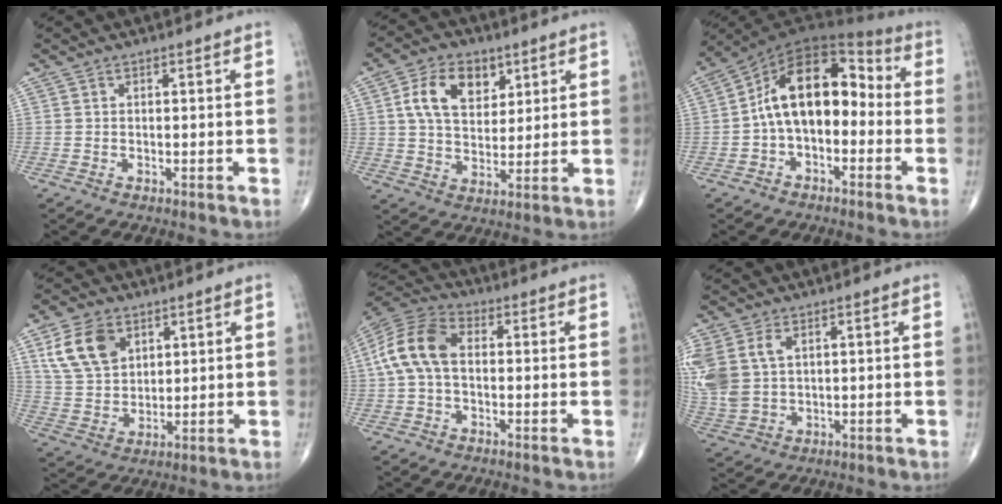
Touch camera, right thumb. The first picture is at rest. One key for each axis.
{"total": 11.3, "fx": 4.3, "fy": 7.5, "fz": 7.3, "tx": -0.102, "ty": -0.011, "tz": 0.079}
{"total": 15.2, "fx": -1.3, "fy": 9.3, "fz": 11.9, "tx": -0.168, "ty": 0.055, "tz": -0.037}
{"total": 11.3, "fx": 5.1, "fy": 7.7, "fz": 6.5, "tx": -0.104, "ty": -0.017, "tz": 0.106}
{"total": 11.3, "fx": 0.5, "fy": 7.1, "fz": 8.7, "tx": -0.182, "ty": 0.032, "tz": -0.001}
{"total": 13.1, "fx": 3.4, "fy": 9.1, "fz": 8.8, "tx": -0.231, "ty": 0.001, "tz": 0.081}